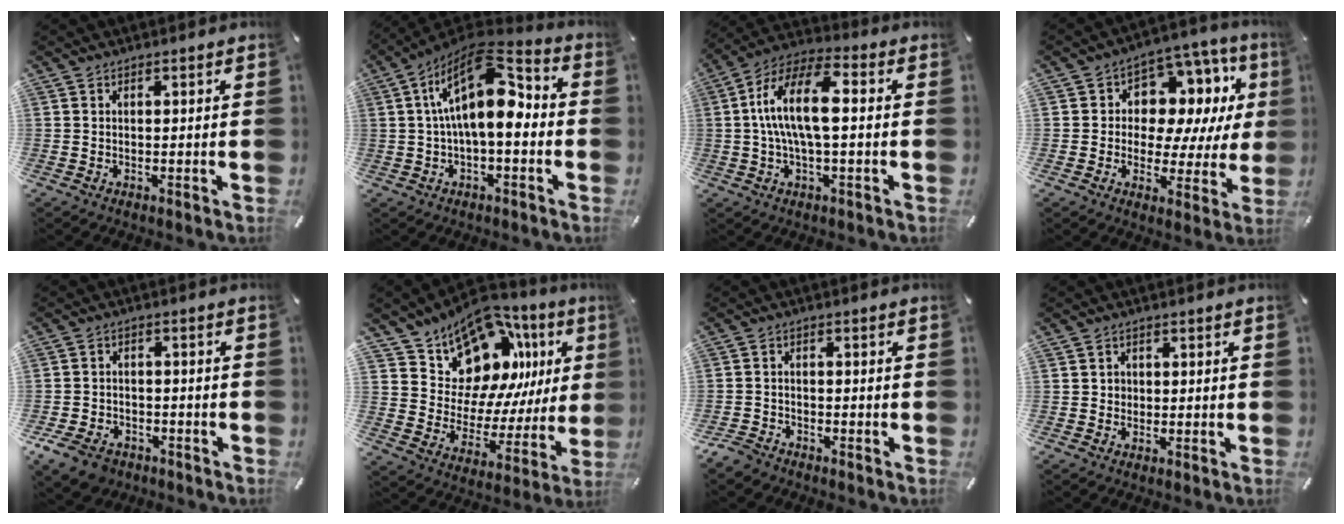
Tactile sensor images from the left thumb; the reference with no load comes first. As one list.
[{"total": 17.0, "force": [2.8, 8.3, 14.5], "torque": [-0.253, -0.014, 0.044]}, {"total": 13.1, "force": [0.6, 5.7, 11.9], "torque": [-0.247, 0.002, 0.008]}, {"total": 11.1, "force": [4.3, 8.6, 5.6], "torque": [-0.069, -0.041, 0.083]}, {"total": 6.6, "force": [-4.2, 4.5, 2.3], "torque": [-0.056, 0.021, -0.079]}, {"total": 15.0, "force": [11.3, 8.7, 4.6], "torque": [-0.075, -0.111, 0.203]}, {"total": 3.5, "force": [-3.0, 1.8, 0.5], "torque": [-0.027, 0.014, -0.065]}, {"total": 1.7, "force": [-0.1, 1.7, 0.4], "torque": [-0.009, 0.007, -0.006]}]